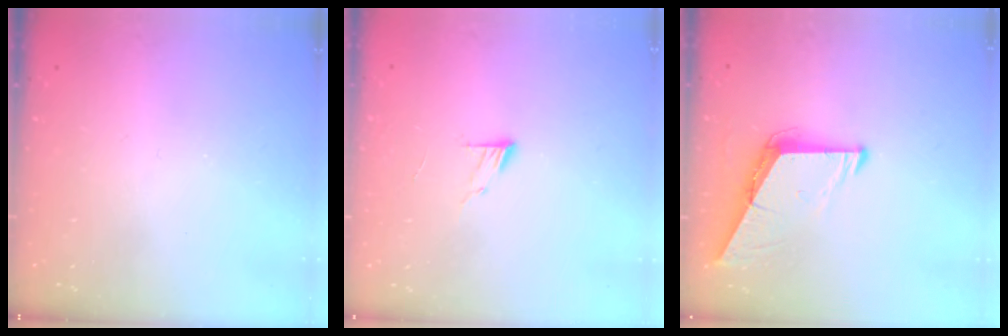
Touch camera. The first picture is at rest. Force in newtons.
{"total": 6.2, "press": 6.2, "slide": 0.6}
{"total": 8.6, "press": 8.5, "slide": 0.8}